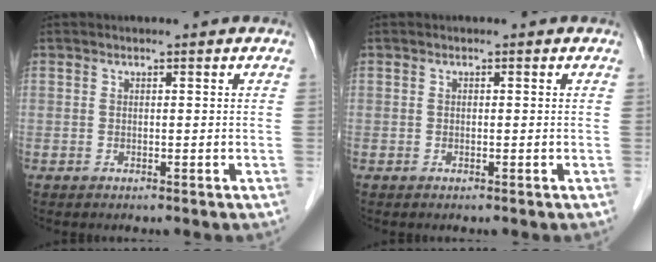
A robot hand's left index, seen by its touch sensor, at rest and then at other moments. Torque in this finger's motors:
{"motor_torque": [0.02, 0.08, 0.03, -0.01]}